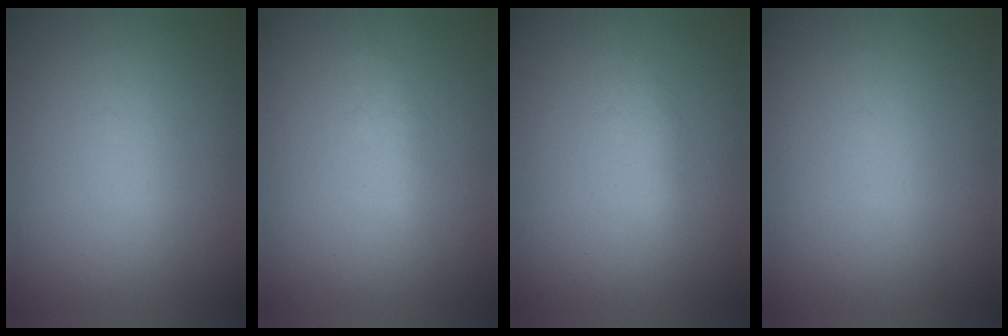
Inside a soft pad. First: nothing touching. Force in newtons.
{"total": 1.2}
{"total": 1.2}
{"total": 0.0}